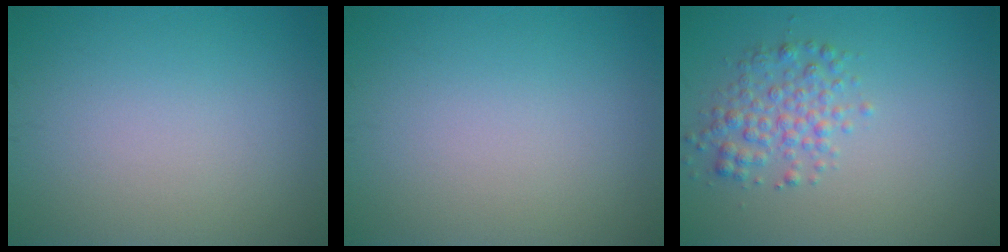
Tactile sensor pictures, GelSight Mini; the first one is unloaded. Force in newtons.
{"total": 0.0}
{"total": 2.9, "press": 2.9, "slide": 0.1}